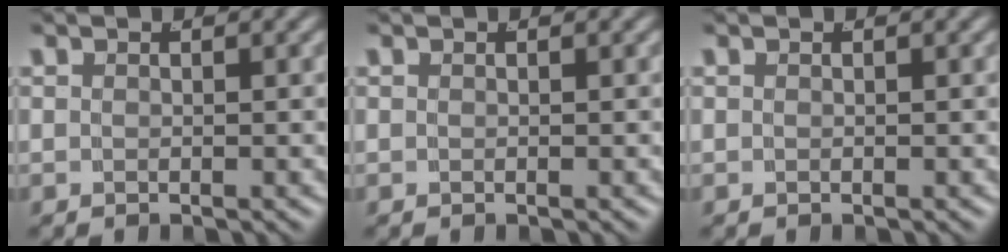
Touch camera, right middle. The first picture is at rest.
{"total": 0.0}
{"total": 0.0}